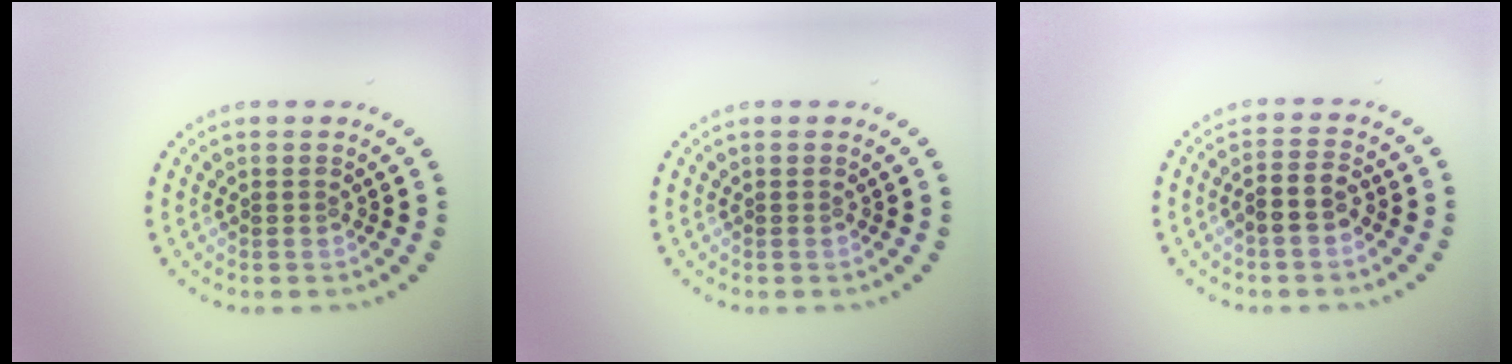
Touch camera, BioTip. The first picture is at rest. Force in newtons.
{"total": 0.0}
{"total": 2.3, "press": 2.2, "slide": 0.8}